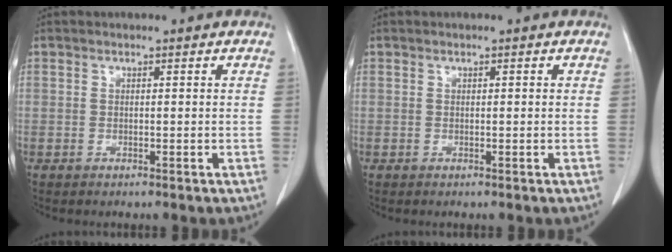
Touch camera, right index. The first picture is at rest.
{"total": 0.0}